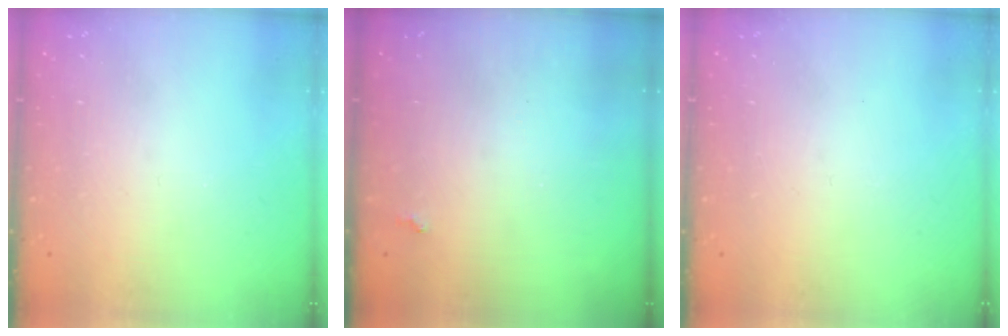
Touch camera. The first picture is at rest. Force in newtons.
{"total": 2.0, "press": 2.0, "slide": 0.5}
{"total": 0.0}